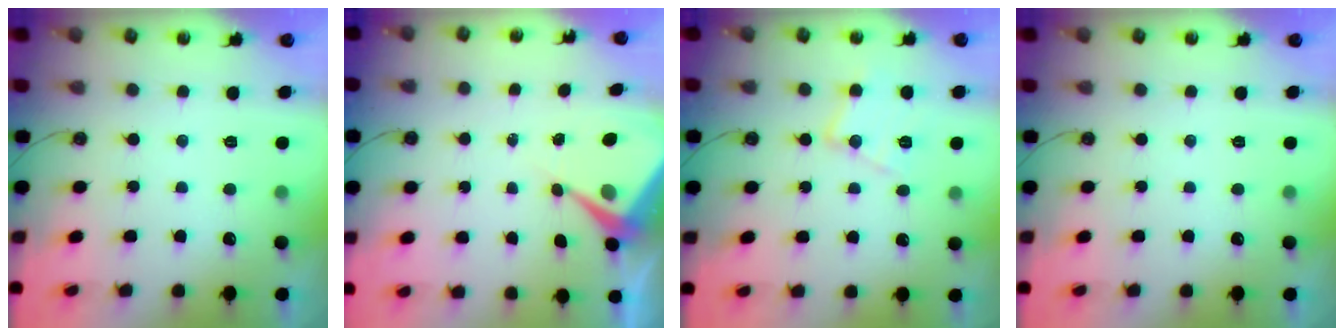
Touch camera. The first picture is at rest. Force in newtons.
{"total": 7.1, "press": 7.1, "slide": 0.8}
{"total": 11.3, "press": 11.3, "slide": 0.8}
{"total": 0.0}